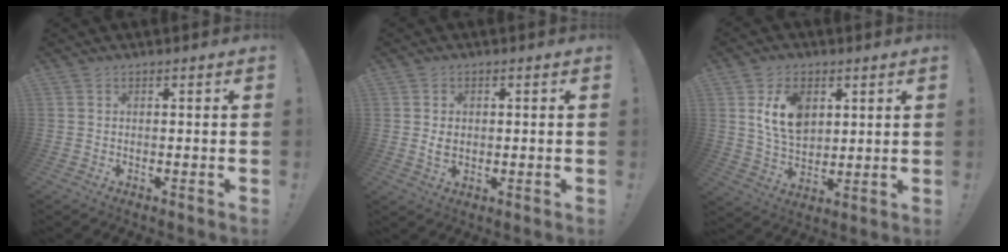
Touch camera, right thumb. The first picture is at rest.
{"total": 3.3, "force": [0.4, 2.7, 1.9], "torque": [-0.026, -0.001, 0.004]}
{"total": 12.4, "force": [4.2, 8.6, 7.8], "torque": [-0.140, -0.006, 0.080]}